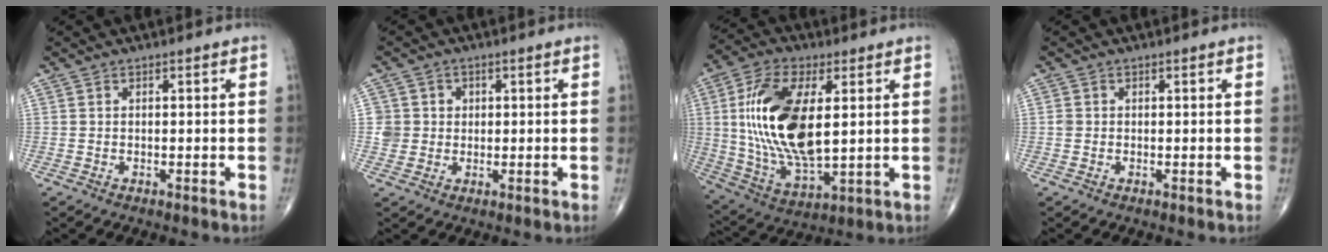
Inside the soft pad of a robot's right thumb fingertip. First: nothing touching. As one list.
[{"total": 3.9, "force": [0.6, 3.9, 0.2], "torque": [0.027, 0.003, 0.010]}, {"total": 20.2, "force": [3.1, 9.5, 17.6], "torque": [-0.346, -0.016, 0.061]}, {"total": 0.9, "force": [0.0, 0.8, 0.3], "torque": [-0.001, 0.002, 0.000]}]